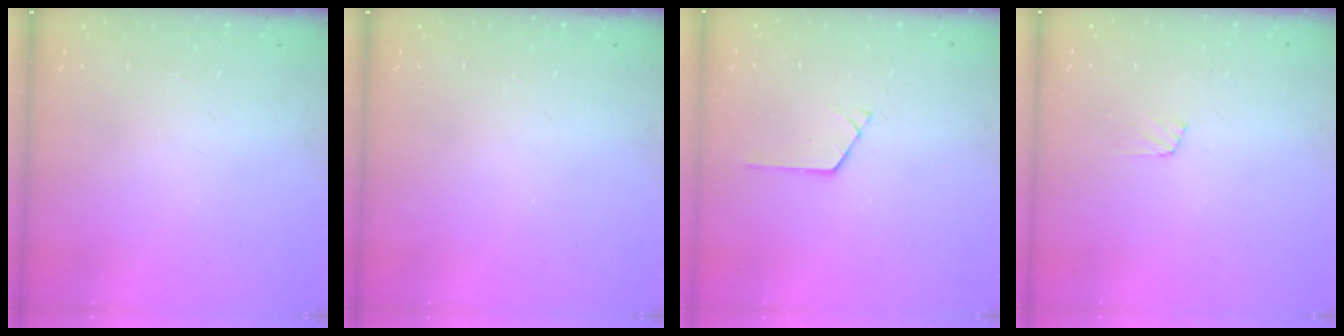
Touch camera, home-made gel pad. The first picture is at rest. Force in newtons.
{"total": 0.0}
{"total": 0.9, "press": 0.9, "slide": 0.1}
{"total": 7.1, "press": 7.0, "slide": 0.5}